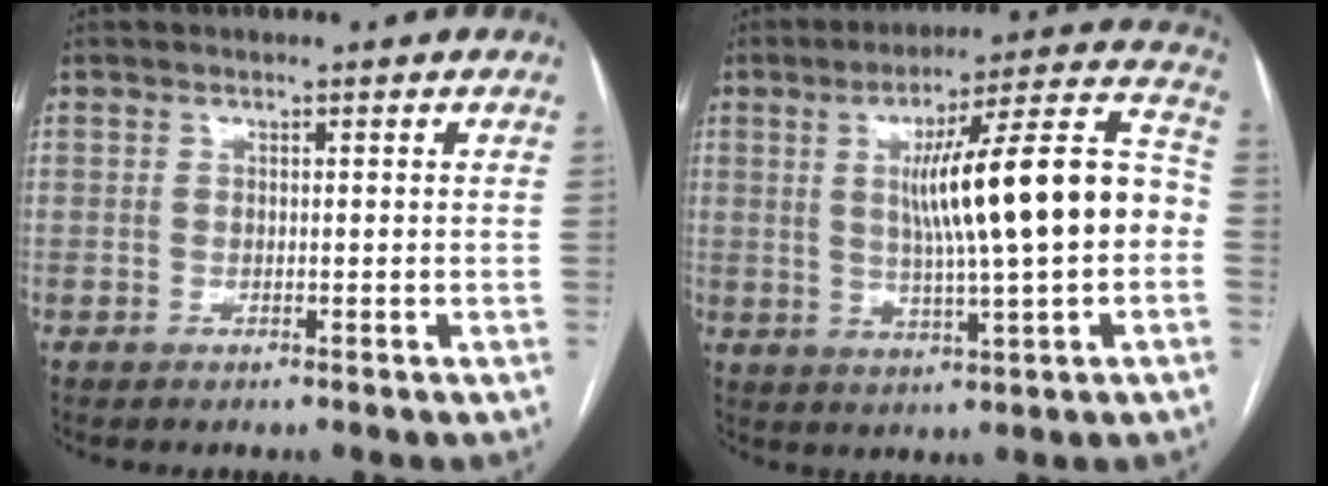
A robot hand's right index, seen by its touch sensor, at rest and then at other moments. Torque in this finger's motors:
{"motor_torque": [1.48, 0.66, 0.56, 0.21]}